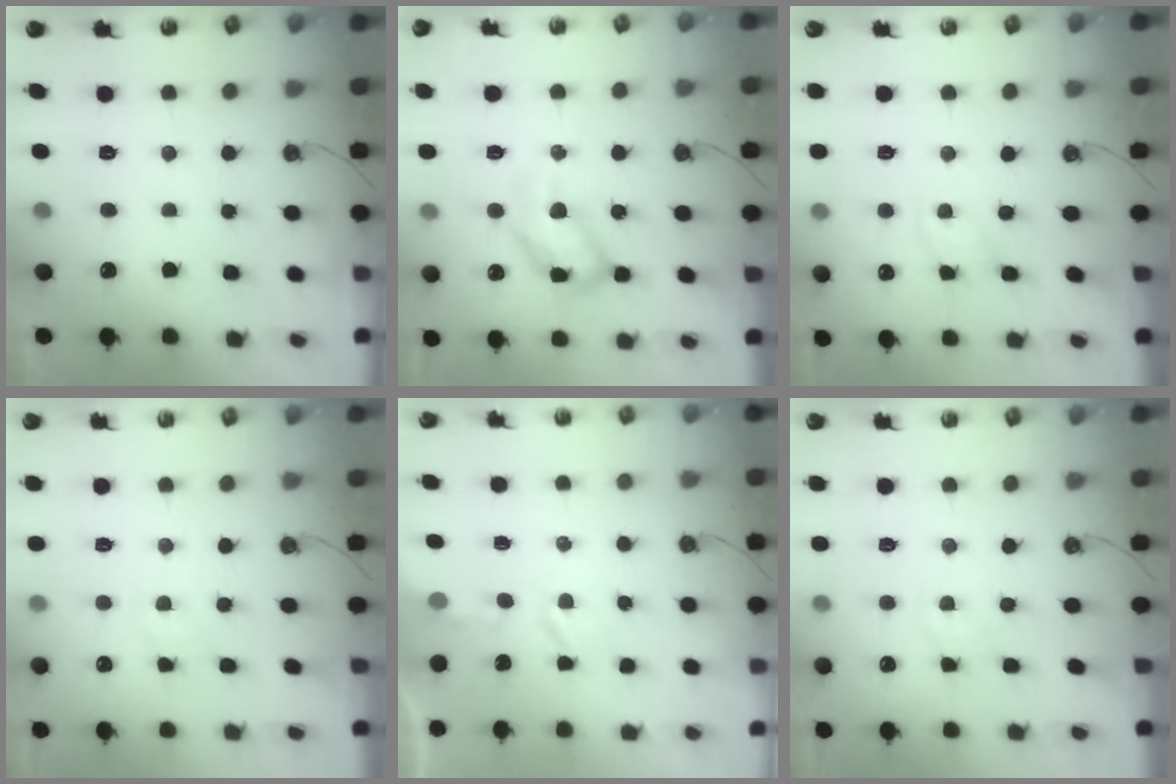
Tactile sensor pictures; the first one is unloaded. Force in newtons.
{"total": 16.2, "press": 16.1, "slide": 1.1}
{"total": 1.9, "press": 1.8, "slide": 0.3}
{"total": 4.3, "press": 4.3, "slide": 0.6}
{"total": 2.7, "press": 2.7, "slide": 0.5}
{"total": 3.5, "press": 3.5, "slide": 0.5}